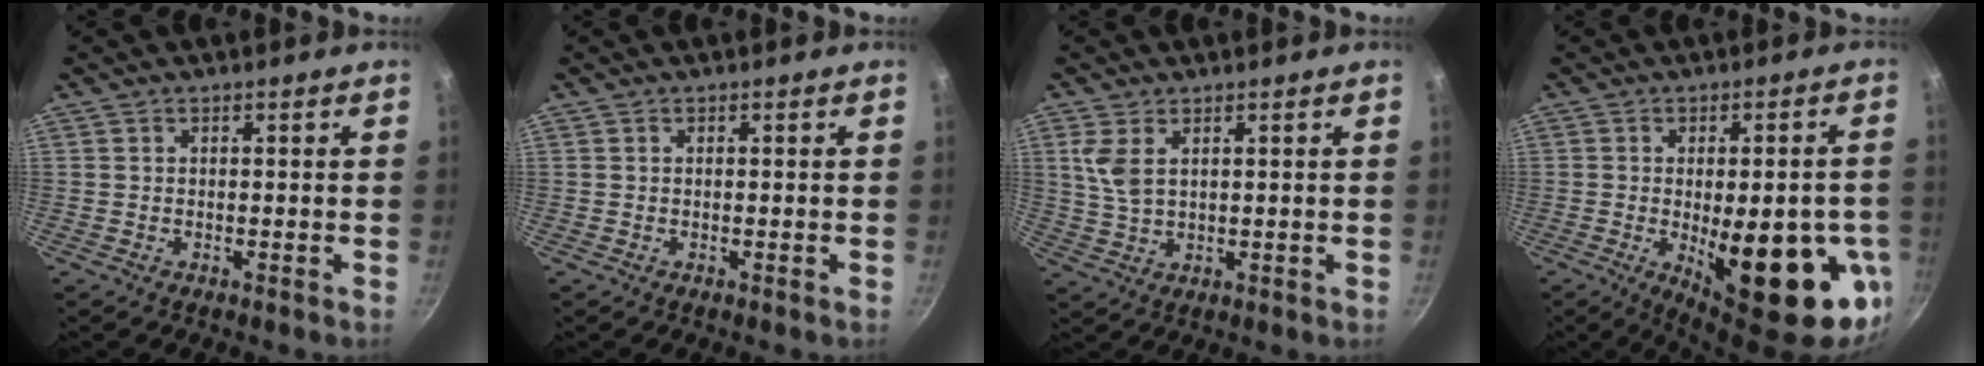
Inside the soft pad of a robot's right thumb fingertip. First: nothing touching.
{"total": 0.0}
{"total": 5.4, "force": [2.0, 3.0, 4.1], "torque": [-0.081, -0.009, 0.045]}
{"total": 20.6, "force": [-5.3, 7.6, 18.3], "torque": [-0.221, -0.001, -0.056]}